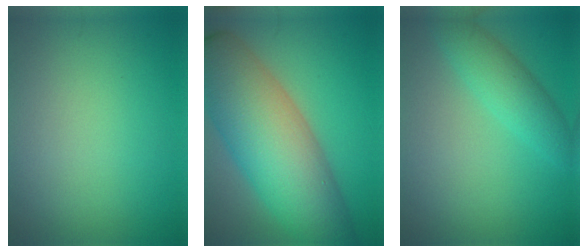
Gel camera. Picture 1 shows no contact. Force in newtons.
{"total": 12.0, "press": 12.0, "slide": 0.5}
{"total": 3.3, "press": 3.3, "slide": 0.2}